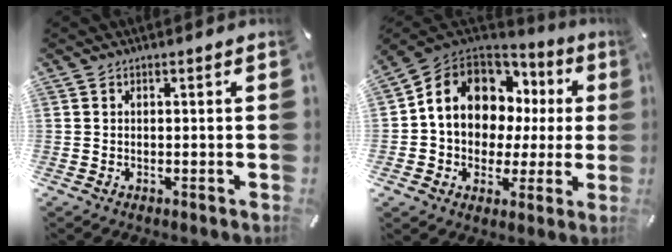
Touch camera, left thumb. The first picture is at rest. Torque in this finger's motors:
{"motor_torque": [0.90, 0.69, 1.98, 0.21, 0.26]}